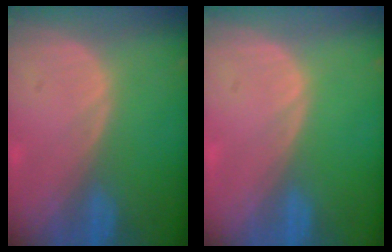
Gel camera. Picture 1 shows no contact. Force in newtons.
{"total": 0.0}